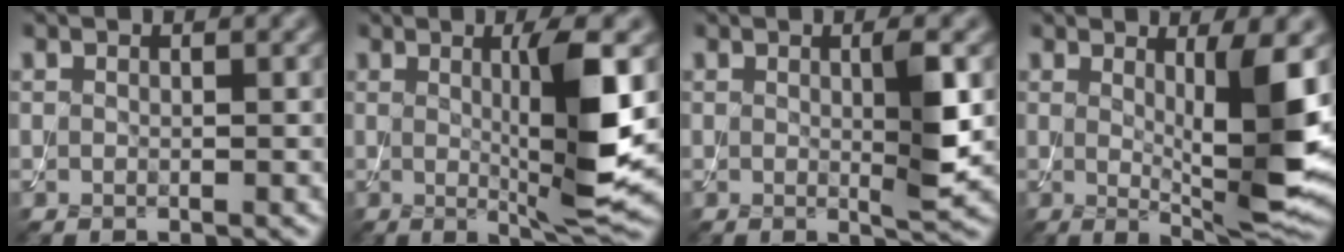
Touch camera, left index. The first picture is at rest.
{"total": 7.4, "force": [0.5, 1.1, 7.3], "torque": [-0.114, -0.011, 0.017]}
{"total": 3.1, "force": [0.3, 0.3, 3.1], "torque": [-0.050, -0.008, 0.005]}
{"total": 7.3, "force": [1.0, 1.3, 7.1], "torque": [-0.104, -0.024, 0.023]}